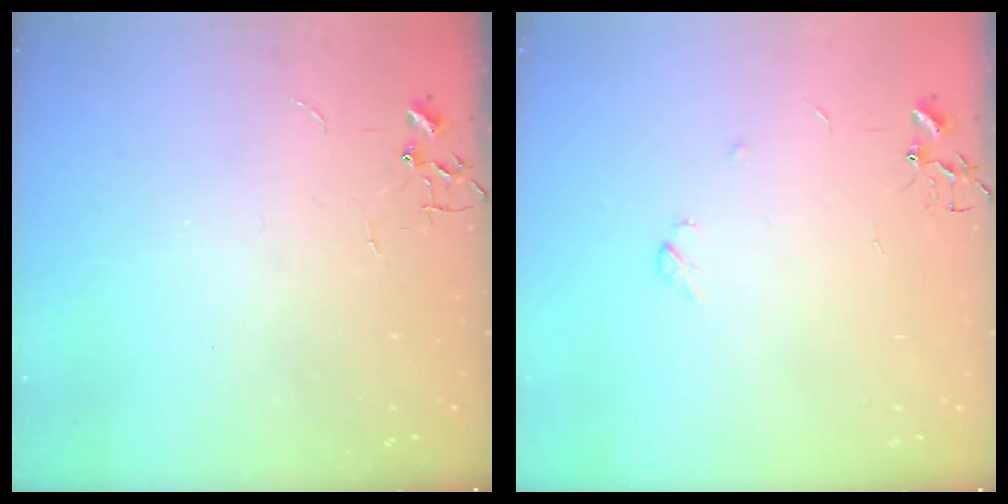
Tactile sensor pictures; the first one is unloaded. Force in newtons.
{"total": 3.3, "press": 3.3, "slide": 0.6}